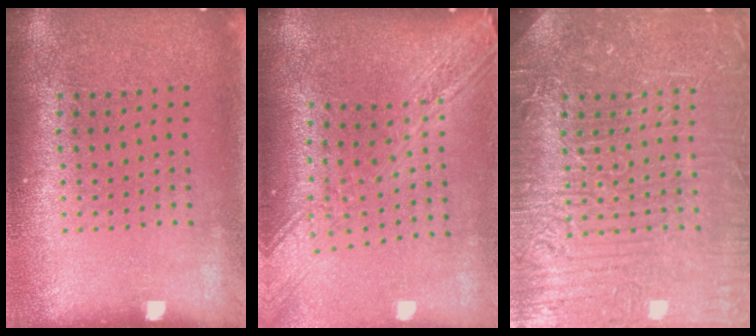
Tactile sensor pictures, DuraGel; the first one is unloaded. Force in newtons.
{"total": 2.9, "press": 2.3, "slide": 1.9}
{"total": 7.7, "press": 7.7, "slide": 1.1}